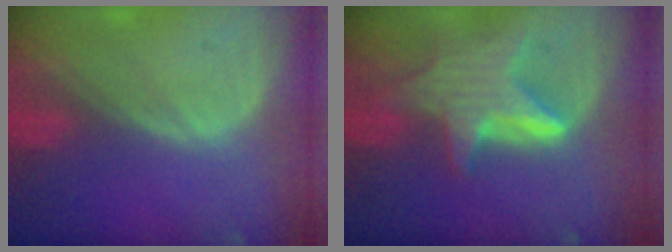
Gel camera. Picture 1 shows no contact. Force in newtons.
{"total": 7.8, "press": 7.8, "slide": 0.7}